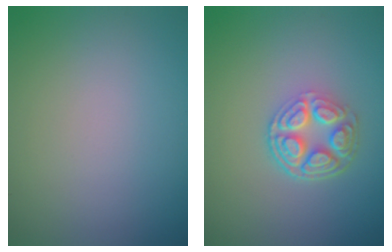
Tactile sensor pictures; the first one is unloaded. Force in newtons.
{"total": 4.9, "press": 3.6, "slide": 3.4}